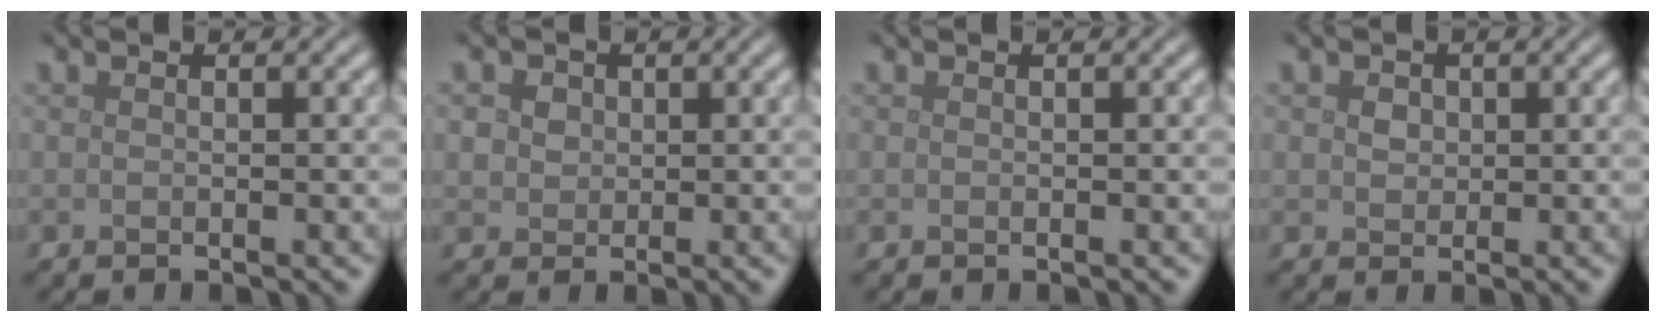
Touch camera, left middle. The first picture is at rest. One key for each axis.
{"total": 3.0, "fx": 1.2, "fy": 2.4, "fz": 1.4, "tx": -0.027, "ty": 0.009, "tz": 0.017}
{"total": 0.0}
{"total": 1.2, "fx": 0.3, "fy": 1.0, "fz": 0.4, "tx": -0.008, "ty": -0.001, "tz": 0.007}